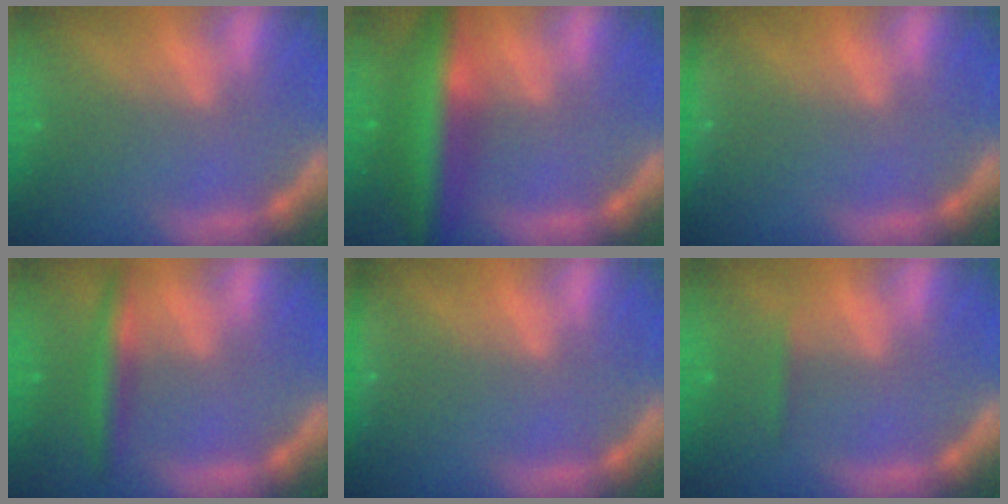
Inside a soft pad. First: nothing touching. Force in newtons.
{"total": 8.5}
{"total": 2.4}
{"total": 3.5}
{"total": 2.4}
{"total": 0.9}